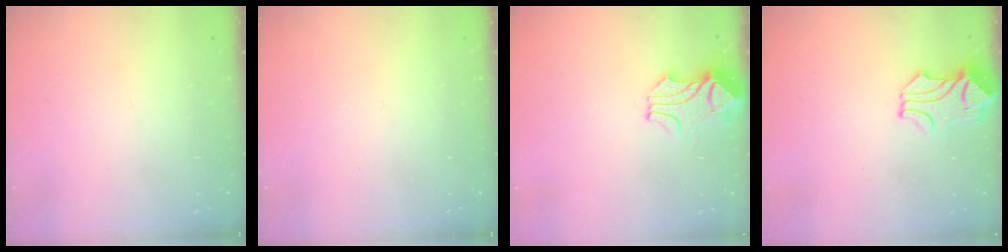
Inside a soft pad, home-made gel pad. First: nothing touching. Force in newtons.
{"total": 0.0}
{"total": 2.6, "press": 2.4, "slide": 1.0}
{"total": 1.0, "press": 0.7, "slide": 0.7}